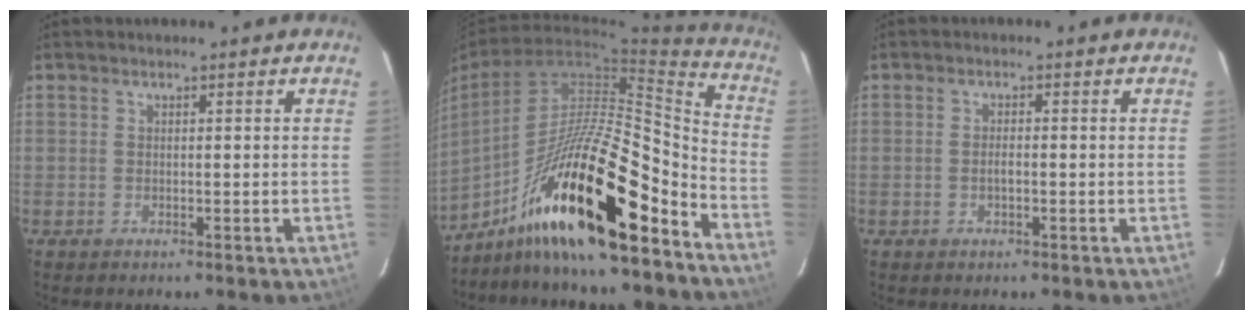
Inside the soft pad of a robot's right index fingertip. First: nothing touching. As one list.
[{"total": 20.8, "force": [-13.3, 4.0, 15.4], "torque": [-0.260, -0.002, -0.245]}, {"total": 1.6, "force": [-0.6, 0.5, 1.4], "torque": [-0.026, 0.000, -0.010]}]